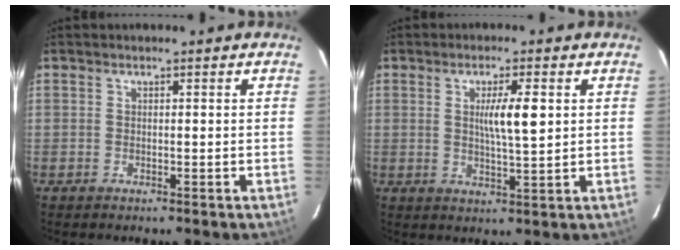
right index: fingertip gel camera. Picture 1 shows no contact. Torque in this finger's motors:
{"motor_torque": [0.37, 0.11, 0.21, 0.10]}